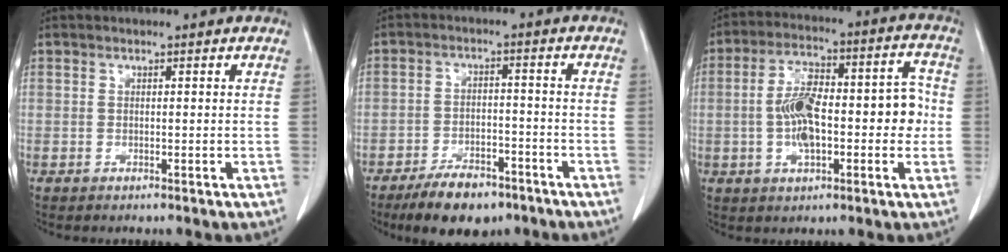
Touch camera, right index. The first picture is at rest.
{"total": 8.7, "force": [-6.5, 3.6, 4.6], "torque": [-0.078, -0.003, -0.108]}
{"total": 13.6, "force": [-1.3, 5.2, 12.6], "torque": [-0.209, 0.045, -0.017]}